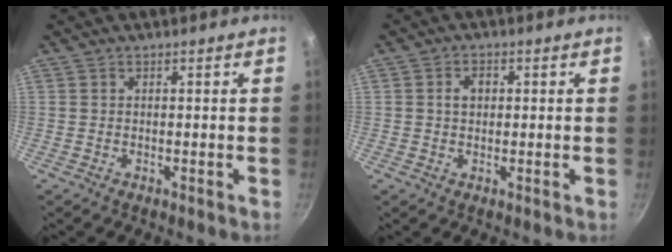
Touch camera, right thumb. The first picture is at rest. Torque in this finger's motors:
{"motor_torque": [0.11, 1.45, 0.51, 0.33, 0.08]}